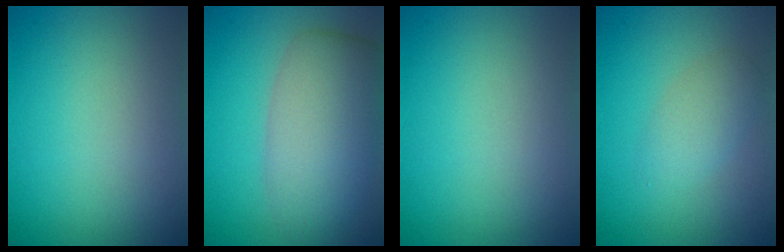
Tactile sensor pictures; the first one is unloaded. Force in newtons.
{"total": 7.5, "press": 7.5, "slide": 0.4}
{"total": 0.0}
{"total": 2.2, "press": 2.2, "slide": 0.0}